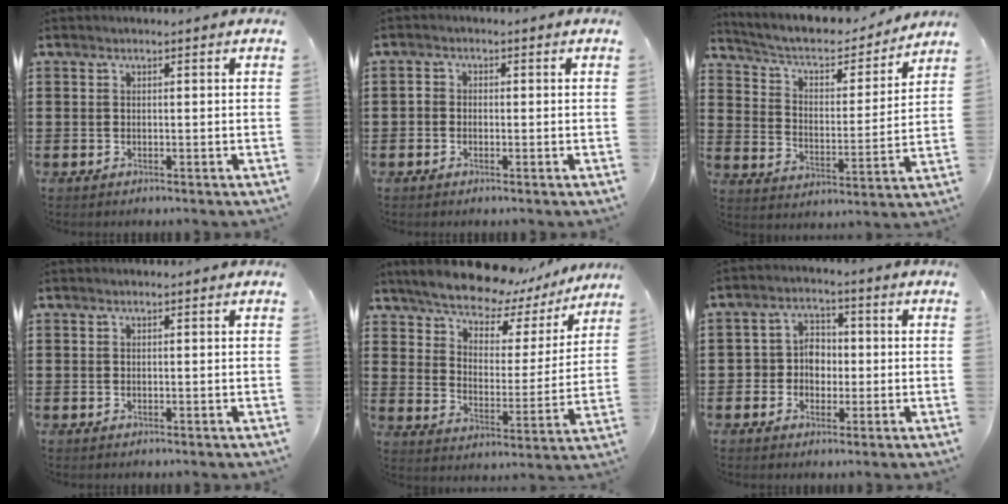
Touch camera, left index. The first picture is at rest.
{"total": 1.3, "force": [-0.6, 1.0, 0.6], "torque": [-0.014, 0.003, -0.013]}
{"total": 6.2, "force": [5.3, 1.8, 2.8], "torque": [-0.079, -0.030, 0.086]}
{"total": 0.0}
{"total": 7.9, "force": [7.5, 1.4, 2.1], "torque": [-0.072, -0.058, 0.127]}
{"total": 4.2, "force": [-0.9, 3.7, 1.6], "torque": [-0.046, 0.012, -0.024]}